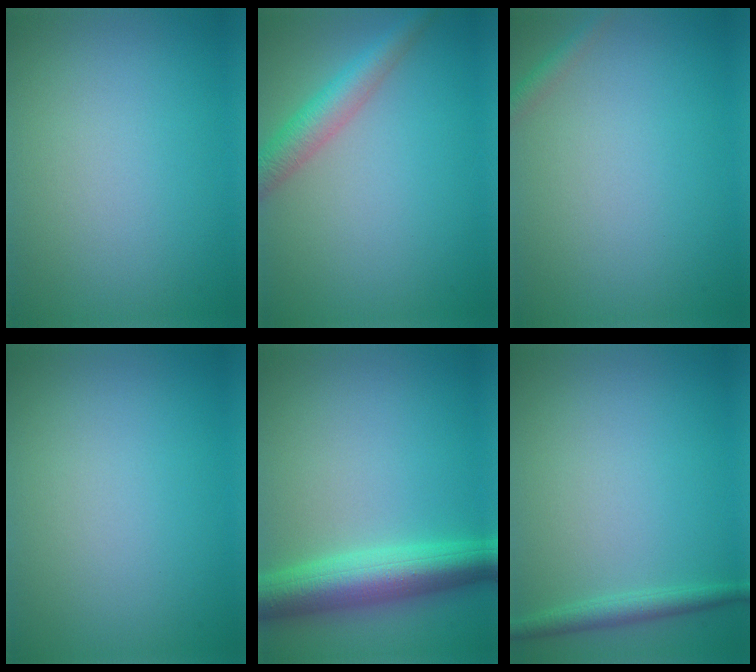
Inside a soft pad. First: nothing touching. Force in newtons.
{"total": 3.7, "press": 3.7, "slide": 0.2}
{"total": 1.2, "press": 1.2, "slide": 0.1}
{"total": 0.0}
{"total": 6.6, "press": 6.6, "slide": 0.1}
{"total": 1.8, "press": 1.8, "slide": 0.1}